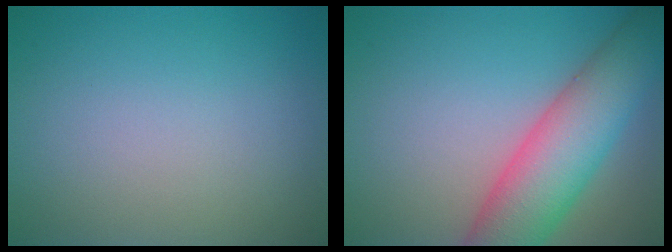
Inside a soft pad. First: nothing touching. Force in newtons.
{"total": 8.5, "press": 8.5, "slide": 0.5}